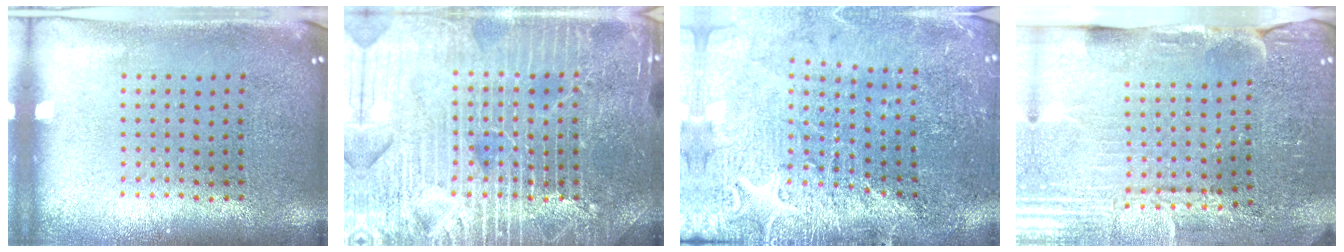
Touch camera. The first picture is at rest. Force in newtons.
{"total": 7.2, "press": 7.2, "slide": 0.9}
{"total": 3.1, "press": 3.1, "slide": 0.4}
{"total": 3.5, "press": 3.5, "slide": 0.4}